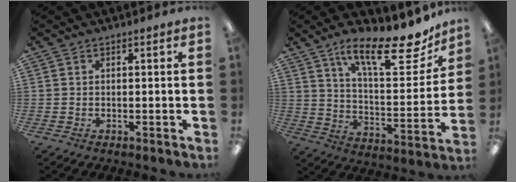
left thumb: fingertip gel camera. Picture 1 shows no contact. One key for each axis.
{"total": 20.0, "fx": 14.0, "fy": 6.0, "fz": 13.0, "tx": -0.190, "ty": -0.096, "tz": 0.226}